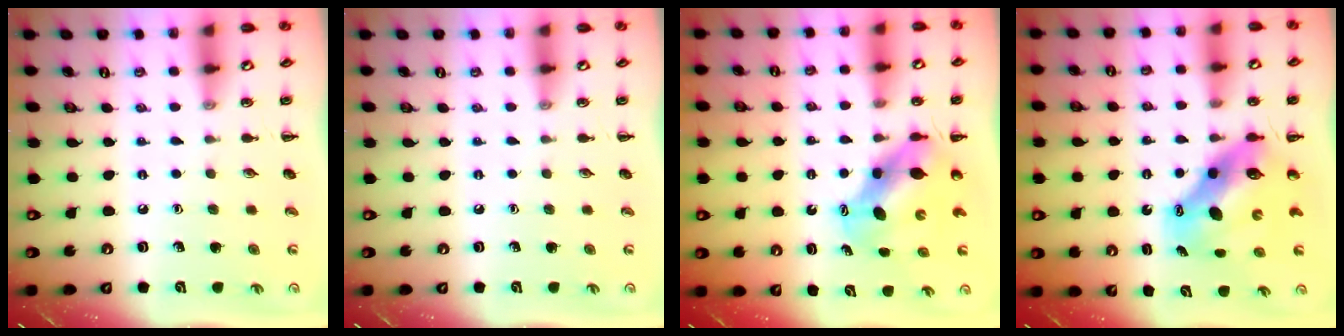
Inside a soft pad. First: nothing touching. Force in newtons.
{"total": 0.0}
{"total": 7.2, "press": 7.1, "slide": 1.5}
{"total": 10.1, "press": 9.7, "slide": 2.7}